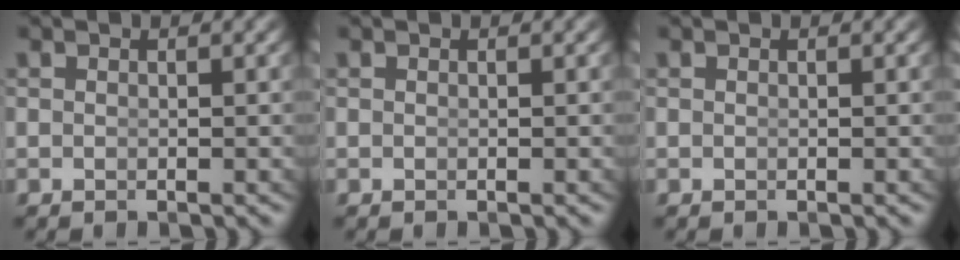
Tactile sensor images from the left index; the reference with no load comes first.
{"total": 0.0}
{"total": 0.0}